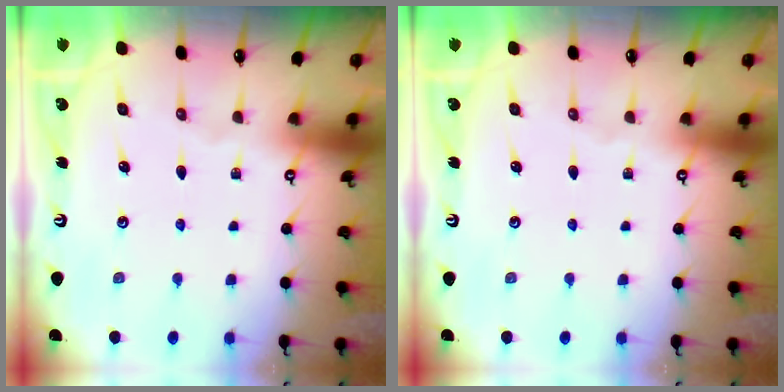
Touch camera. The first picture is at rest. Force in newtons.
{"total": 0.0}